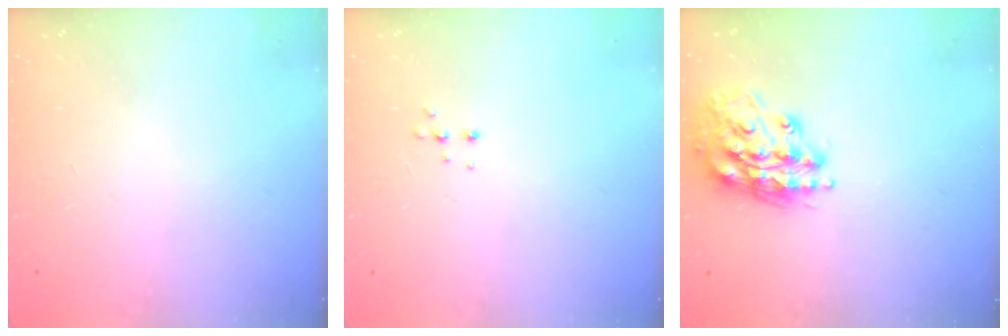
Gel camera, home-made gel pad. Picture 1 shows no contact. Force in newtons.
{"total": 5.0, "press": 4.9, "slide": 0.9}
{"total": 15.9, "press": 15.7, "slide": 2.2}